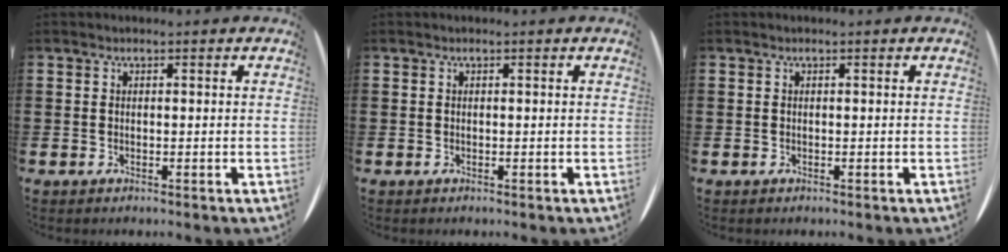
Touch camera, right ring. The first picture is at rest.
{"total": 0.0}
{"total": 0.0}